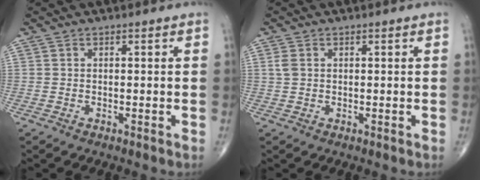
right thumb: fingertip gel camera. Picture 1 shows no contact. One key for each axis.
{"total": 1.7, "fx": 0.4, "fy": 1.2, "fz": 1.1, "tx": -0.031, "ty": 0.004, "tz": 0.011}